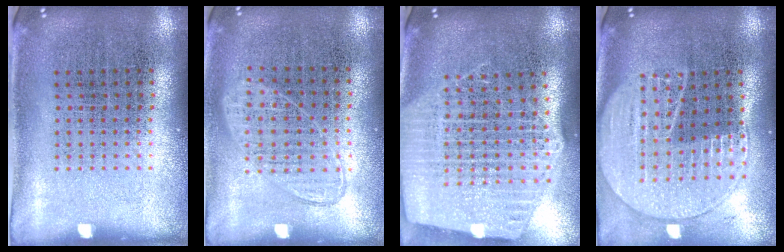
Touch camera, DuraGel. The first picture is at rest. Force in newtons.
{"total": 1.0, "press": 0.9, "slide": 0.4}
{"total": 2.6, "press": 2.2, "slide": 1.4}
{"total": 2.0, "press": 1.7, "slide": 0.9}